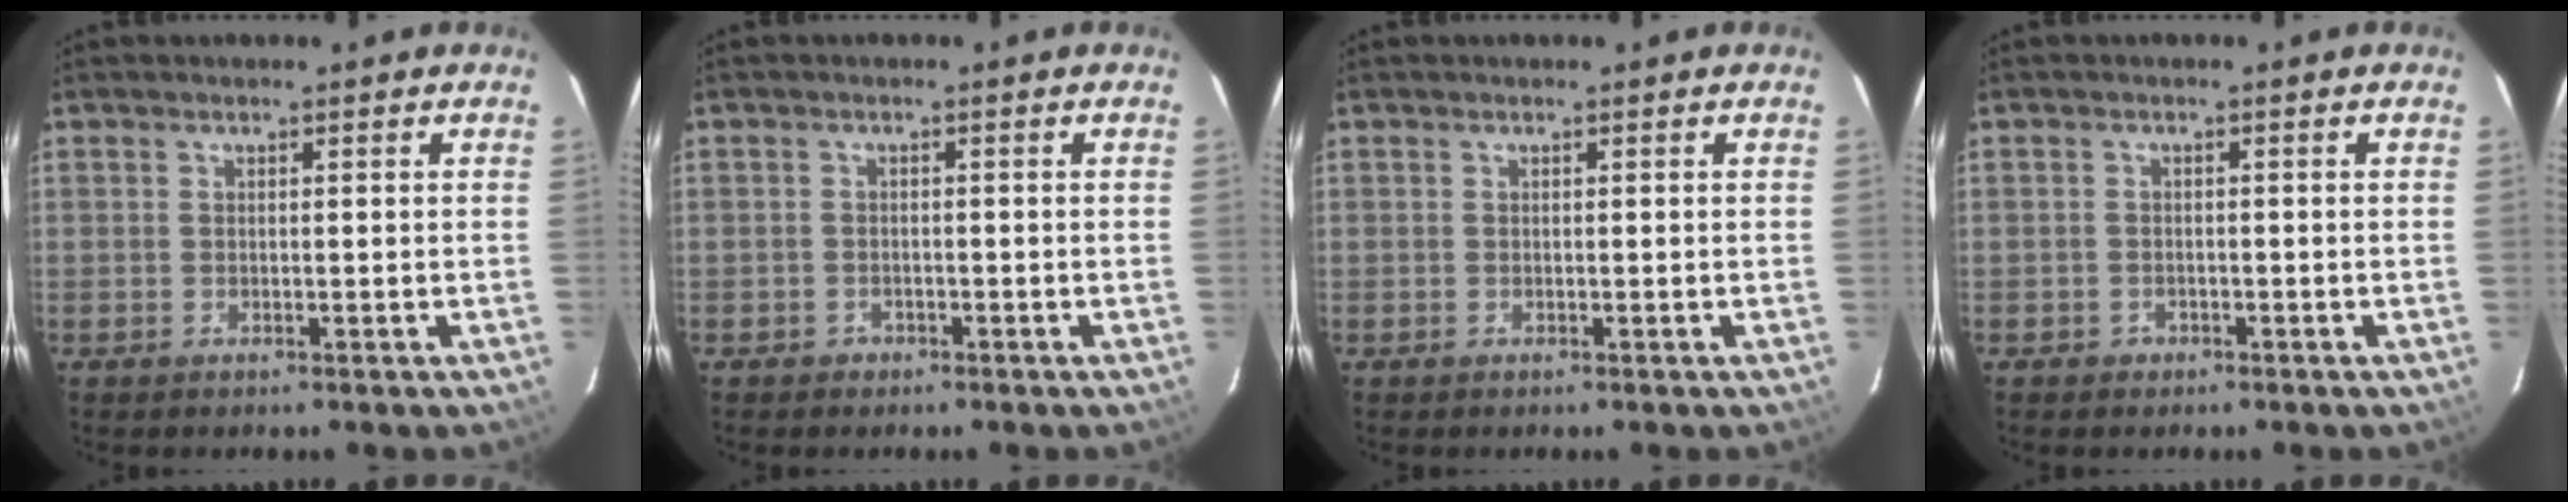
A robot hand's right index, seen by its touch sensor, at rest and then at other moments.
{"total": 1.7, "force": [-1.1, 1.3, 0.1], "torque": [-0.005, 0.004, -0.015]}
{"total": 0.0}
{"total": 1.6, "force": [-1.0, 1.3, 0.1], "torque": [-0.004, 0.004, -0.013]}